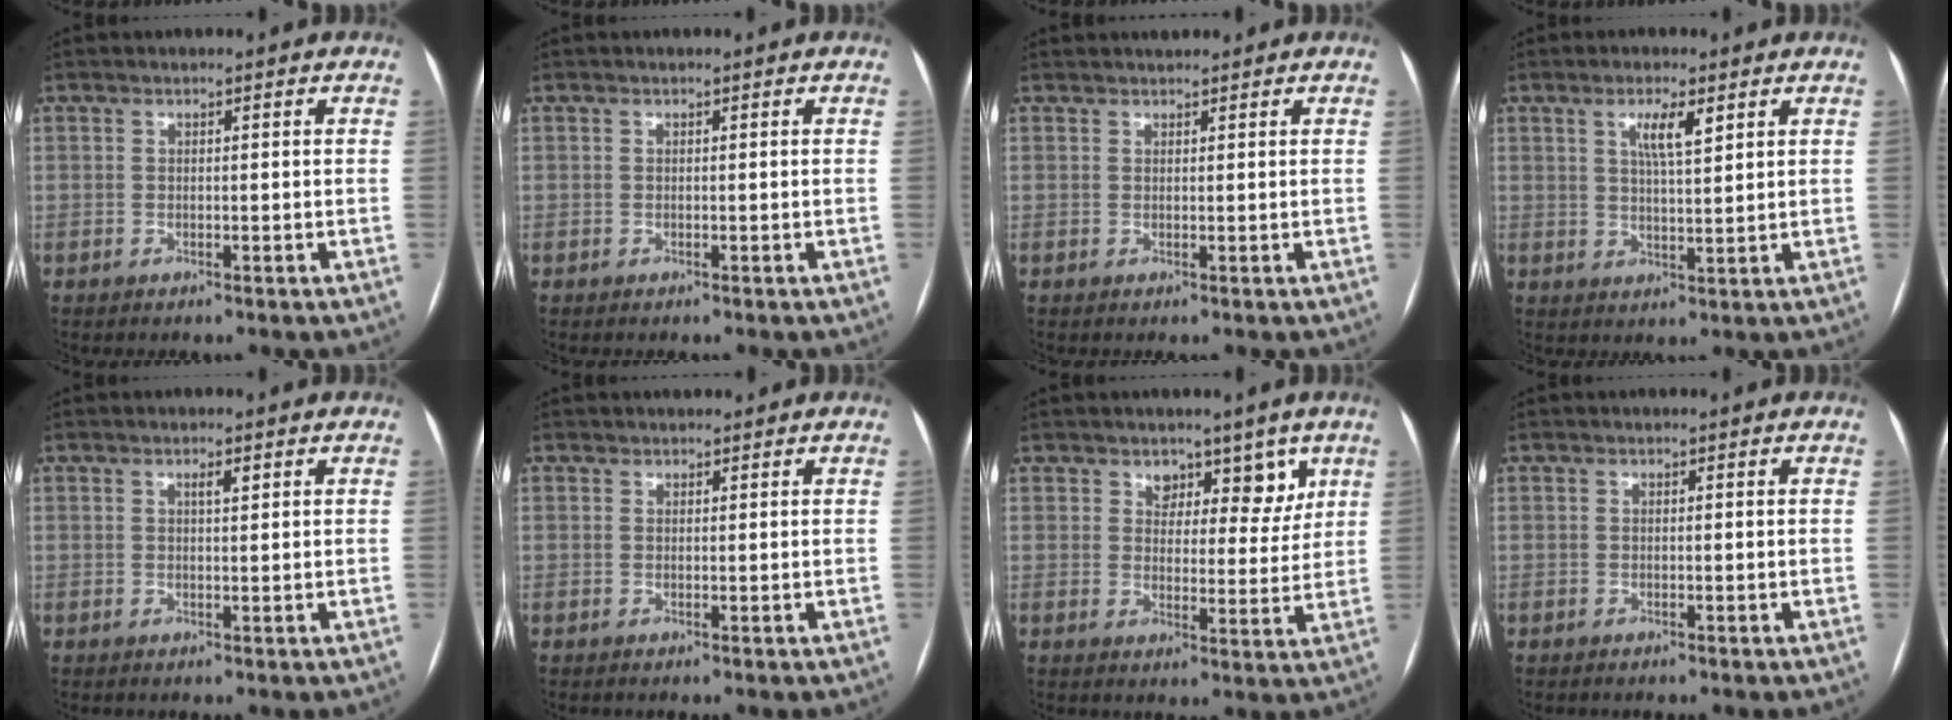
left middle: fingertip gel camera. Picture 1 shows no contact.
{"total": 0.0}
{"total": 1.8, "force": [1.7, 0.6, 0.4], "torque": [-0.005, 0.020, 0.027]}
{"total": 4.6, "force": [2.3, 0.6, 3.9], "torque": [-0.072, 0.000, 0.040]}
{"total": 1.3, "force": [0.7, 0.3, 1.1], "torque": [-0.019, 0.001, 0.010]}
{"total": 1.0, "force": [0.8, 0.6, 0.1], "torque": [-0.002, 0.004, 0.011]}
{"total": 5.9, "force": [4.1, 3.5, 2.5], "torque": [-0.009, 0.002, 0.059]}
{"total": 0.0}